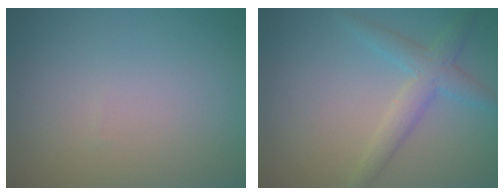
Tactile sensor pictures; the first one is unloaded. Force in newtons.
{"total": 3.0, "press": 3.0, "slide": 0.1}